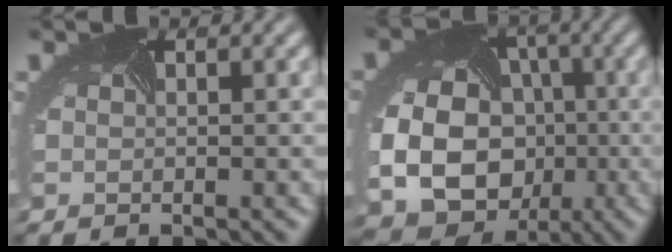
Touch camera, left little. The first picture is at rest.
{"total": 11.4, "force": [-2.5, 9.4, 5.9], "torque": [-0.108, -0.040, -0.042]}